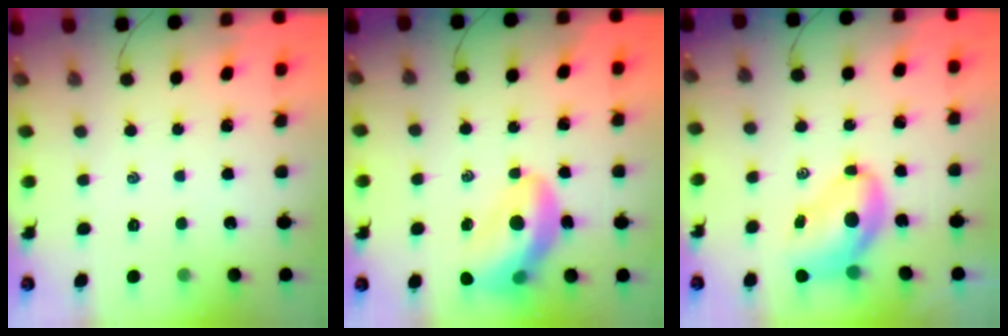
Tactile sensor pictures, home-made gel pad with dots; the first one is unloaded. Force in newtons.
{"total": 13.5, "press": 13.0, "slide": 3.7}
{"total": 7.6, "press": 7.5, "slide": 1.3}